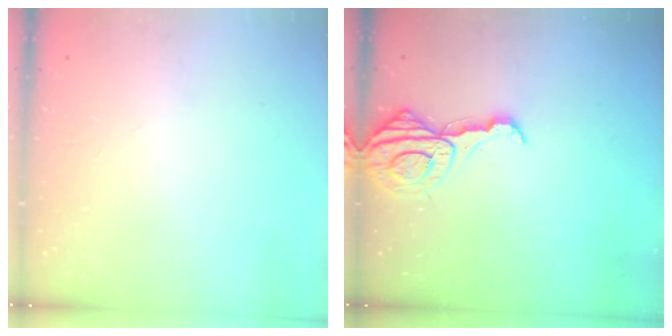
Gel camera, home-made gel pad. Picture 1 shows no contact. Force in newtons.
{"total": 11.1, "press": 11.1, "slide": 1.2}